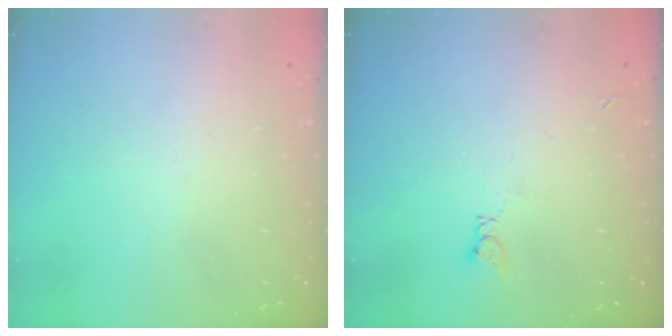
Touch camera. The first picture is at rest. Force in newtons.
{"total": 1.8, "press": 1.7, "slide": 0.2}